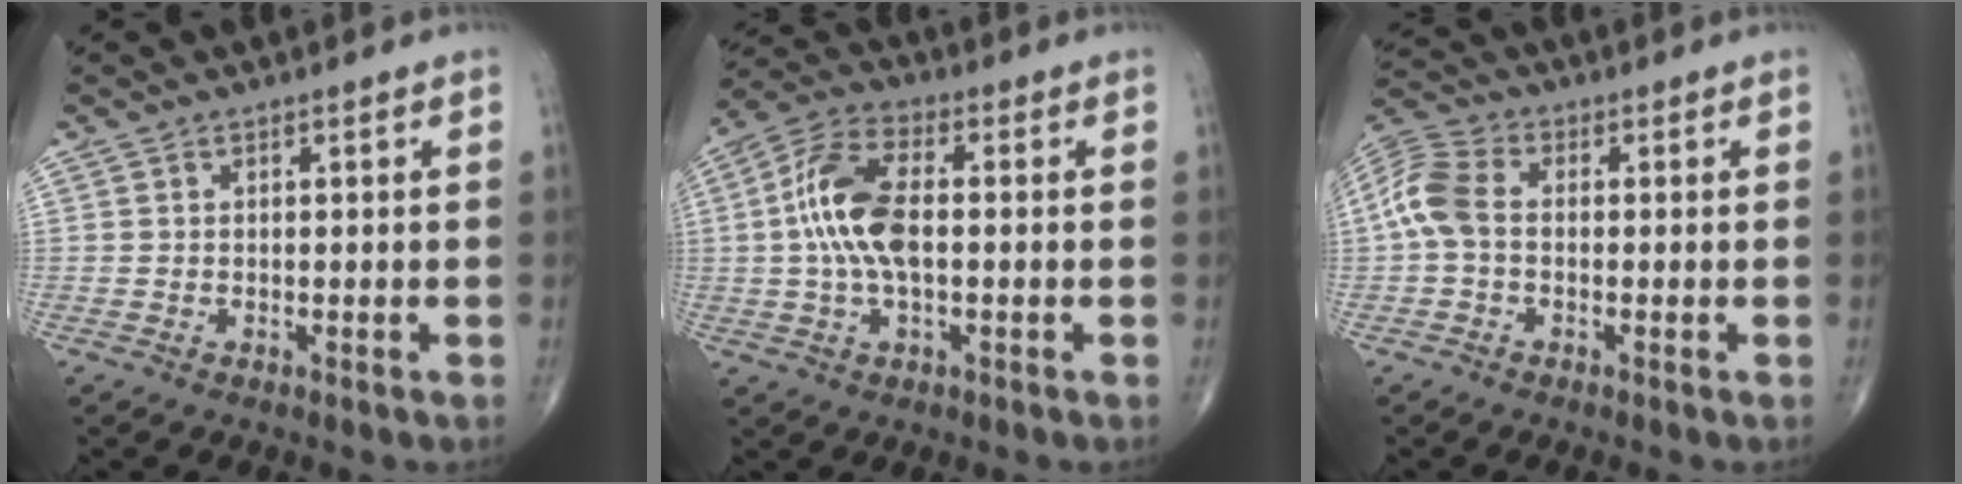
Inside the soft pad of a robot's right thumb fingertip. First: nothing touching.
{"total": 12.2, "force": [0.2, 5.9, 10.7], "torque": [-0.224, 0.026, -0.003]}
{"total": 7.8, "force": [-0.4, 5.1, 5.9], "torque": [-0.127, 0.021, -0.020]}